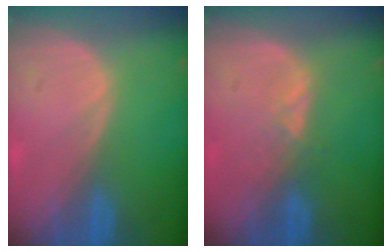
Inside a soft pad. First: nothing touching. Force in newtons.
{"total": 1.6, "press": 1.6, "slide": 0.3}